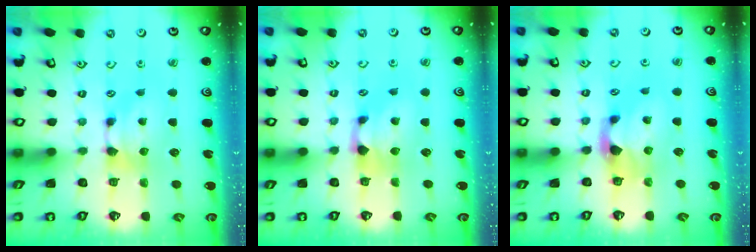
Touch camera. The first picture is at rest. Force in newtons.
{"total": 1.2, "press": 0.4, "slide": 1.1}
{"total": 2.2, "press": 1.9, "slide": 1.2}